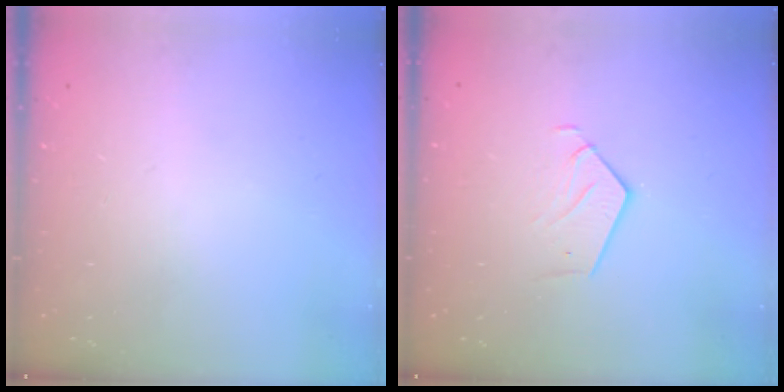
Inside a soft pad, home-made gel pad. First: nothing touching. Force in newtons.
{"total": 2.8, "press": 2.8, "slide": 0.2}